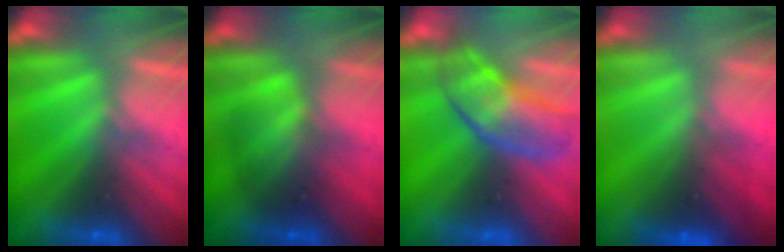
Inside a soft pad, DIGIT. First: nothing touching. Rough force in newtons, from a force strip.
{"total": 2.1}
{"total": 2.8}
{"total": 2.8}